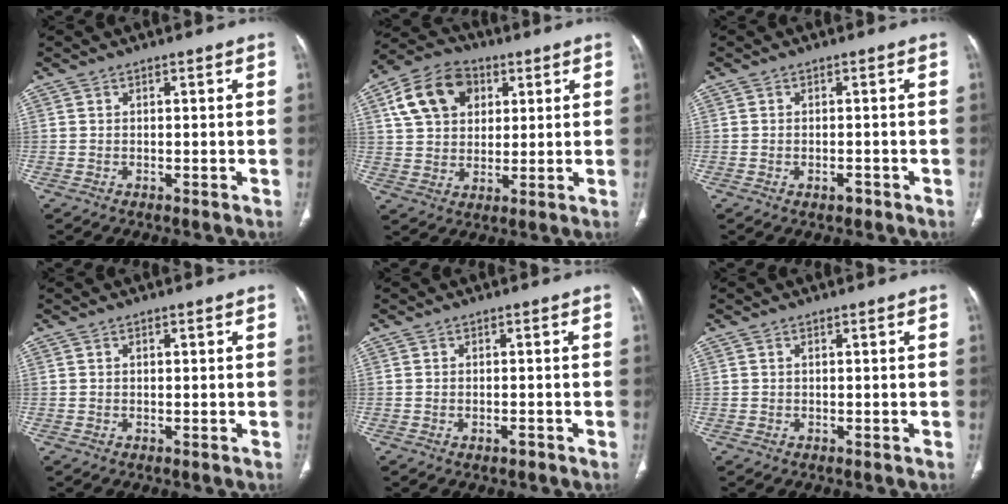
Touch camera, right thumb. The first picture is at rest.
{"total": 13.6, "force": [4.8, 10.0, 7.9], "torque": [-0.122, 0.003, 0.081]}
{"total": 1.6, "force": [-0.9, 0.9, 1.1], "torque": [-0.017, 0.006, -0.010]}
{"total": 0.6, "force": [0.2, 0.4, 0.5], "torque": [-0.010, 0.000, 0.004]}
{"total": 1.2, "force": [-0.6, 0.6, 0.8], "torque": [-0.014, 0.005, -0.007]}
{"total": 0.0}